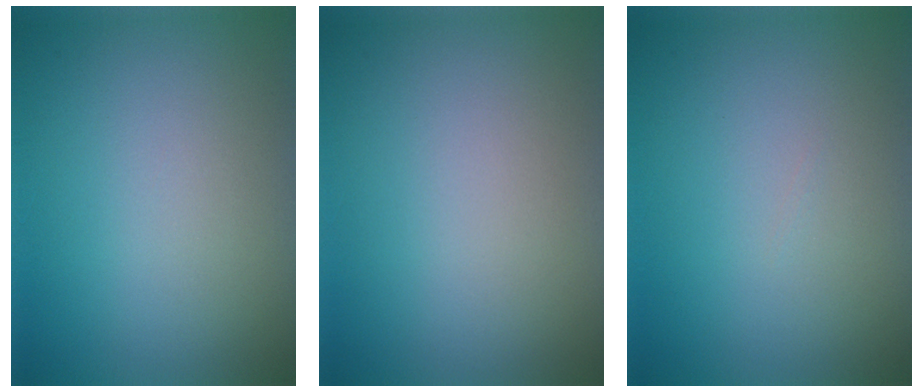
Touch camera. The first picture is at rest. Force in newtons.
{"total": 0.0}
{"total": 0.0}